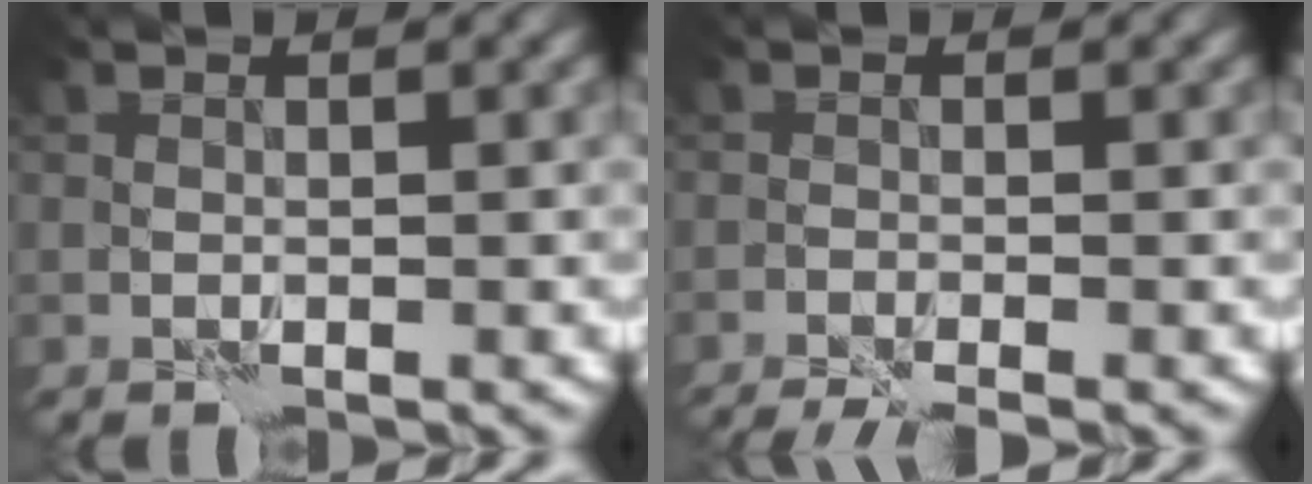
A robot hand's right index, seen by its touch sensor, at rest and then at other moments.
{"total": 3.7, "force": [-3.0, 0.3, 2.1], "torque": [-0.038, -0.017, -0.052]}